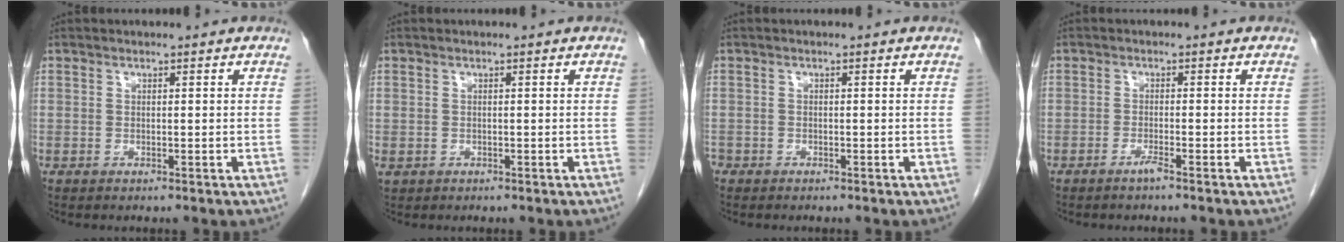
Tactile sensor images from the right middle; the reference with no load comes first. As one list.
[{"total": 0.9, "force": [-0.2, 0.8, 0.3], "torque": [-0.011, 0.002, 0.005]}, {"total": 1.0, "force": [-0.8, 0.6, 0.2], "torque": [-0.009, 0.001, -0.015]}, {"total": 1.5, "force": [-1.1, -0.3, 0.9], "torque": [-0.019, 0.000, -0.022]}]